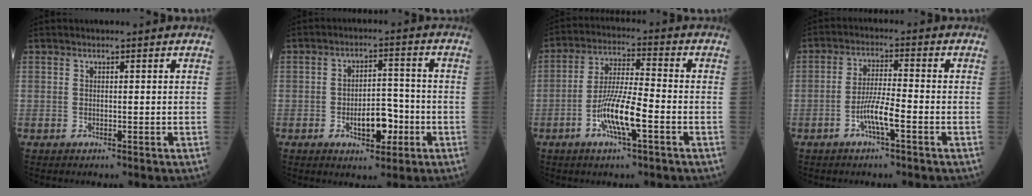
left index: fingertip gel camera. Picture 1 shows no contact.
{"total": 6.4, "force": [-2.5, 3.0, 5.1], "torque": [-0.081, 0.007, -0.037]}
{"total": 9.0, "force": [-3.6, 1.0, 8.2], "torque": [-0.161, -0.005, -0.070]}
{"total": 5.1, "force": [-2.4, 0.3, 4.5], "torque": [-0.090, -0.001, -0.050]}